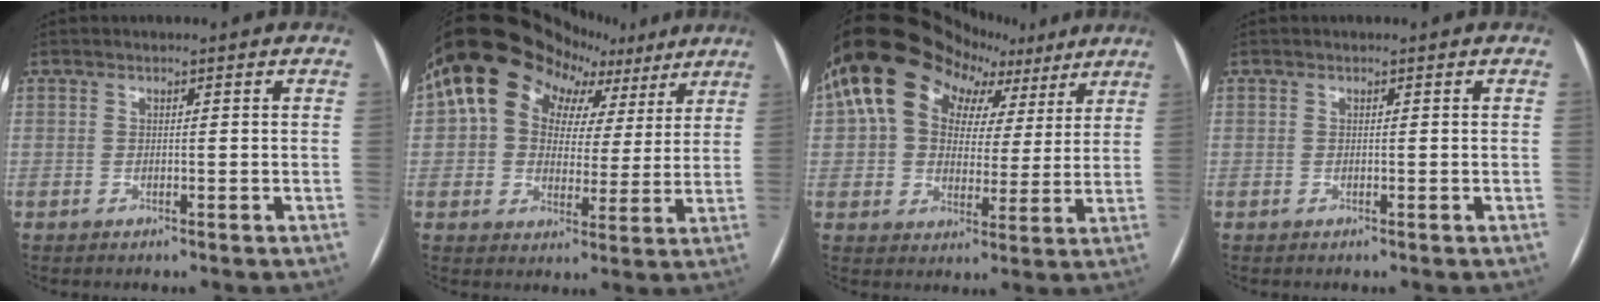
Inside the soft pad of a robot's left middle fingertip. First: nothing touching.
{"total": 15.6, "force": [8.3, 11.3, 7.0], "torque": [-0.109, 0.060, 0.123]}
{"total": 16.5, "force": [8.4, 11.5, 8.3], "torque": [-0.131, 0.068, 0.136]}
{"total": 0.0}